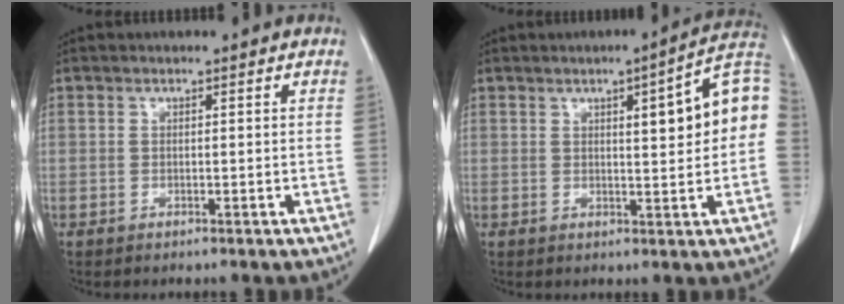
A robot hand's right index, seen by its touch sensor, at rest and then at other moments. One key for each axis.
{"total": 10.4, "fx": 1.7, "fy": 1.5, "fz": 10.2, "tx": -0.130, "ty": 0.025, "tz": 0.017}